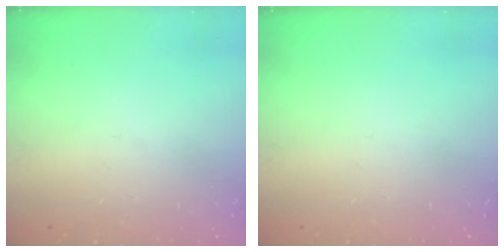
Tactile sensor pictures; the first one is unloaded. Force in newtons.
{"total": 0.0}